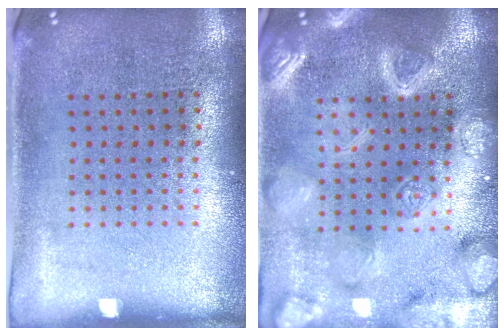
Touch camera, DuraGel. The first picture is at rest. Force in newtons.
{"total": 5.5, "press": 5.5, "slide": 0.7}